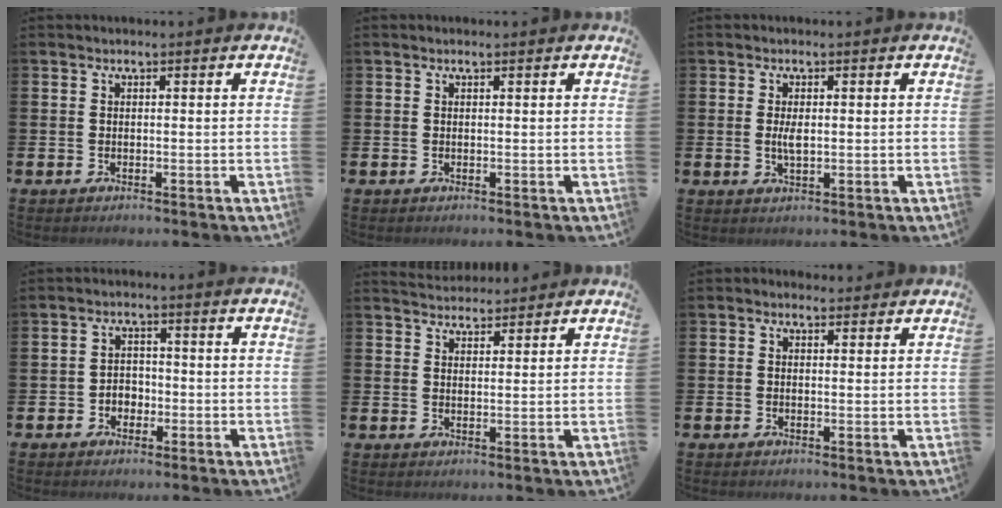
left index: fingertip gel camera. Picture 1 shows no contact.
{"total": 0.0}
{"total": 2.4, "force": [0.1, 0.9, 2.3], "torque": [-0.035, -0.003, -0.001]}
{"total": 2.7, "force": [-1.2, 2.1, 1.1], "torque": [-0.015, 0.003, -0.029]}
{"total": 3.3, "force": [3.2, 0.7, 0.0], "torque": [-0.006, -0.014, 0.059]}
{"total": 1.0, "force": [0.7, 0.6, 0.4], "torque": [0.001, 0.006, 0.010]}